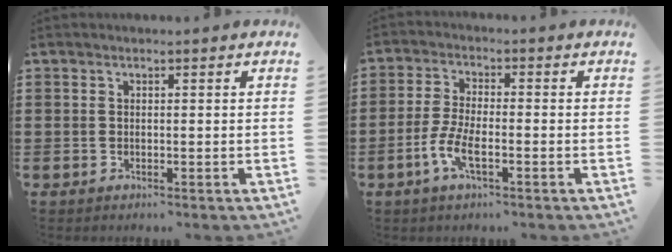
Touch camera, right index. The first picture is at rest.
{"total": 5.2, "force": [-2.2, 1.5, 4.5], "torque": [-0.110, -0.012, -0.048]}